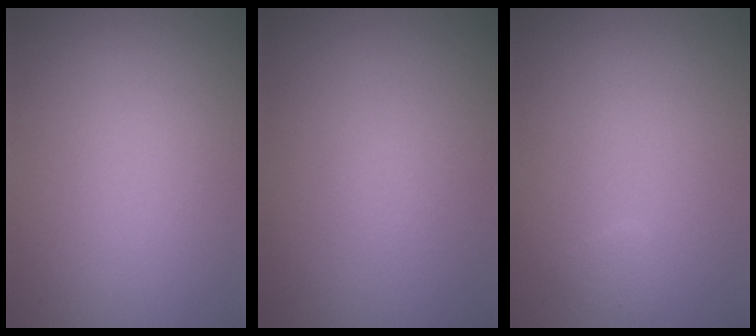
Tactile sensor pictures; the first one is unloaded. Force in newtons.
{"total": 0.6, "press": 0.6, "slide": 0.1}
{"total": 0.7, "press": 0.7, "slide": 0.1}